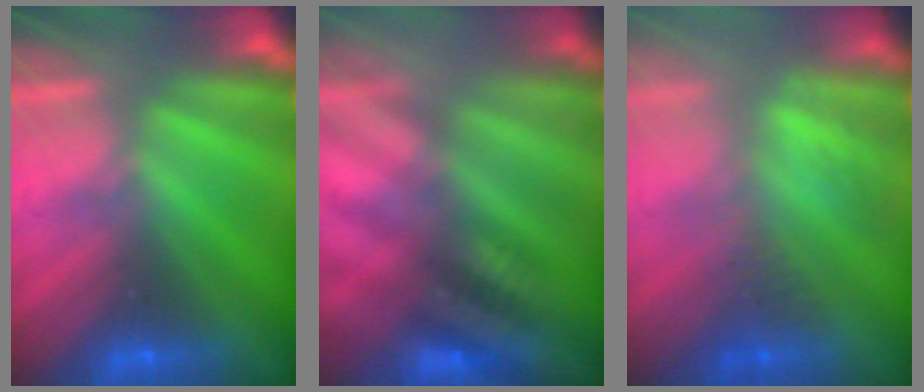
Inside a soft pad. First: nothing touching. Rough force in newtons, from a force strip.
{"total": 2.9}
{"total": 2.9}